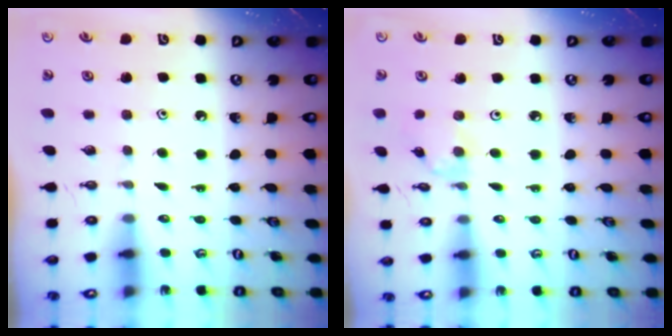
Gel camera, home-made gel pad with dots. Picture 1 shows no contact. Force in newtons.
{"total": 2.2, "press": 2.2, "slide": 0.4}